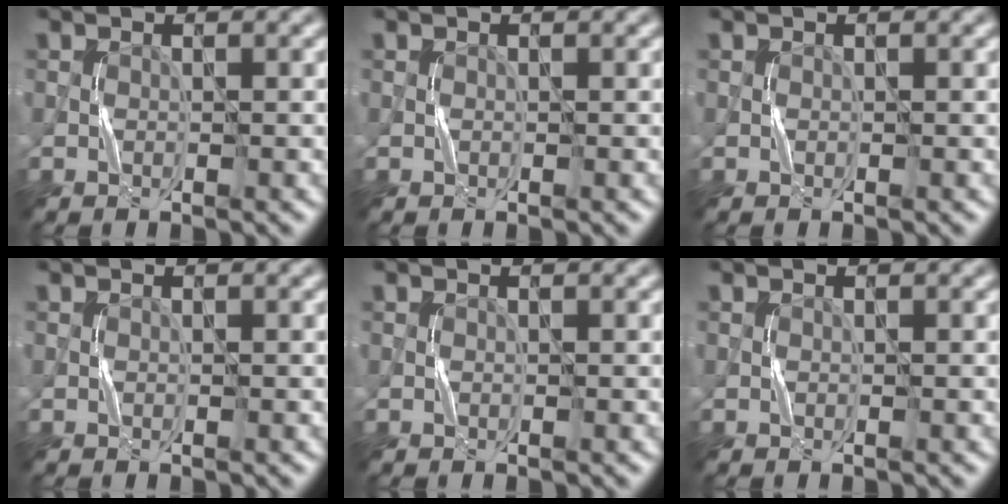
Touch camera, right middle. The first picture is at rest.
{"total": 0.0}
{"total": 0.0}
{"total": 0.0}
{"total": 0.0}
{"total": 0.0}